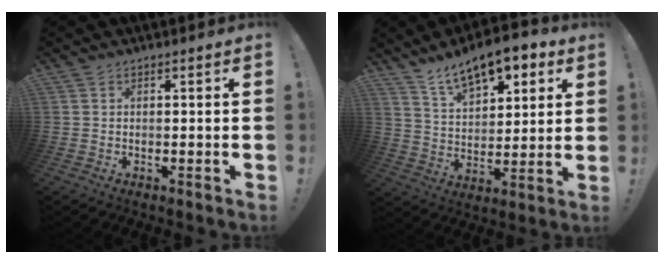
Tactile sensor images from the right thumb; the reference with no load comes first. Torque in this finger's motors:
{"motor_torque": [0.11, 0.41, 0.31, 0.21, 0.40]}